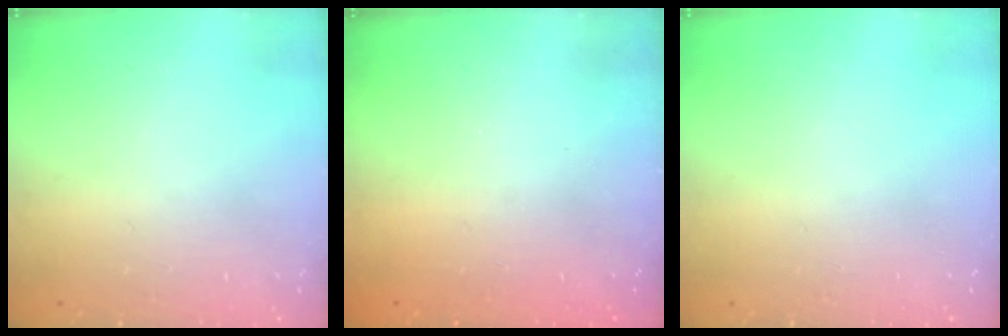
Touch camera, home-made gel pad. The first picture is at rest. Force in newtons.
{"total": 2.3, "press": 2.2, "slide": 0.8}
{"total": 0.0}